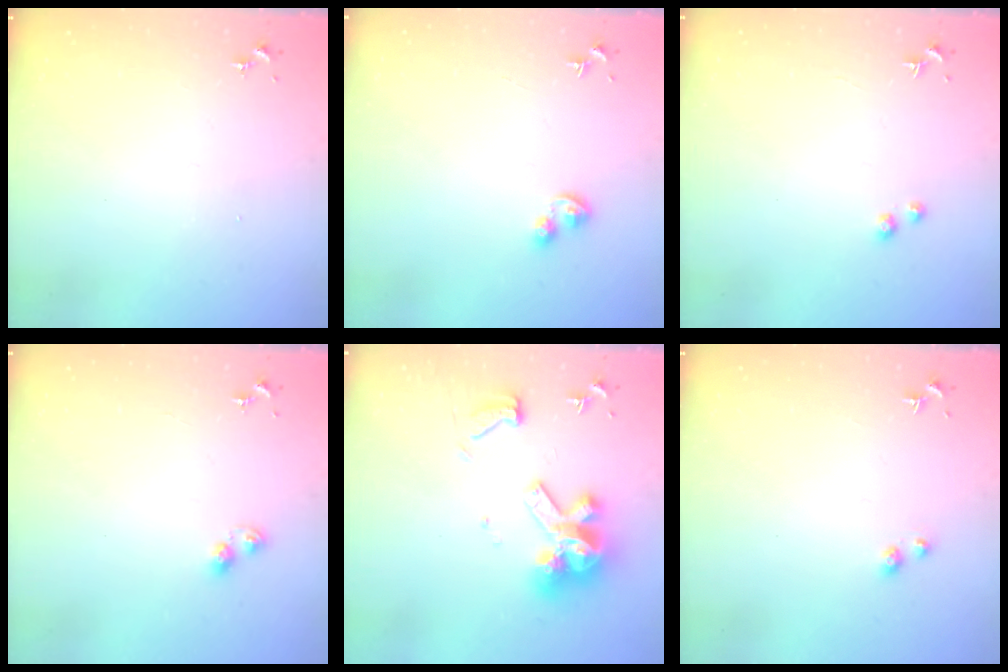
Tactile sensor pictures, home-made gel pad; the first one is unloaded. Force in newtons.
{"total": 3.8, "press": 3.8, "slide": 0.5}
{"total": 1.7, "press": 1.6, "slide": 0.1}
{"total": 4.7, "press": 4.5, "slide": 1.3}
{"total": 14.7, "press": 14.6, "slide": 1.8}
{"total": 2.9, "press": 2.9, "slide": 0.2}